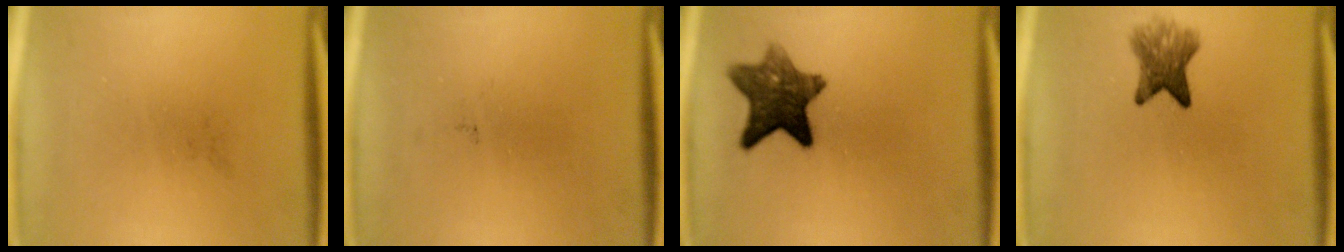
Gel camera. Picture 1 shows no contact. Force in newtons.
{"total": 0.0}
{"total": 9.2}
{"total": 5.0}